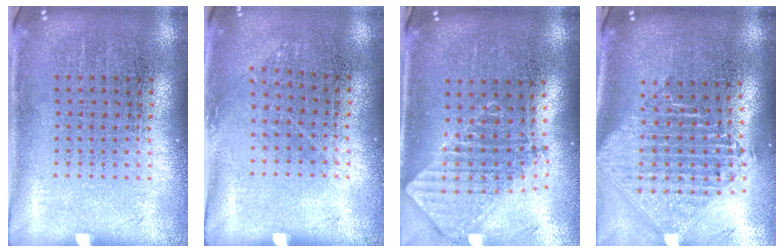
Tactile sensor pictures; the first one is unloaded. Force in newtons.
{"total": 0.8, "press": 0.6, "slide": 0.6}
{"total": 1.9, "press": 1.5, "slide": 1.2}
{"total": 2.3, "press": 1.8, "slide": 1.4}